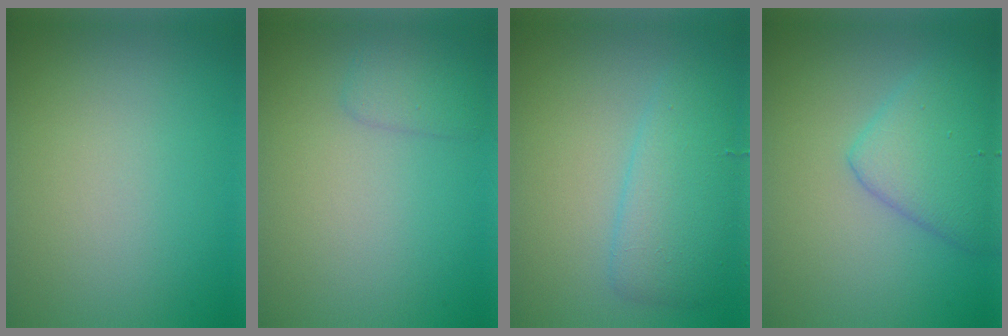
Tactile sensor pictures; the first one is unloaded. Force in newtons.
{"total": 1.6, "press": 1.6, "slide": 0.1}
{"total": 4.0, "press": 4.0, "slide": 0.1}
{"total": 4.4, "press": 4.4, "slide": 0.2}